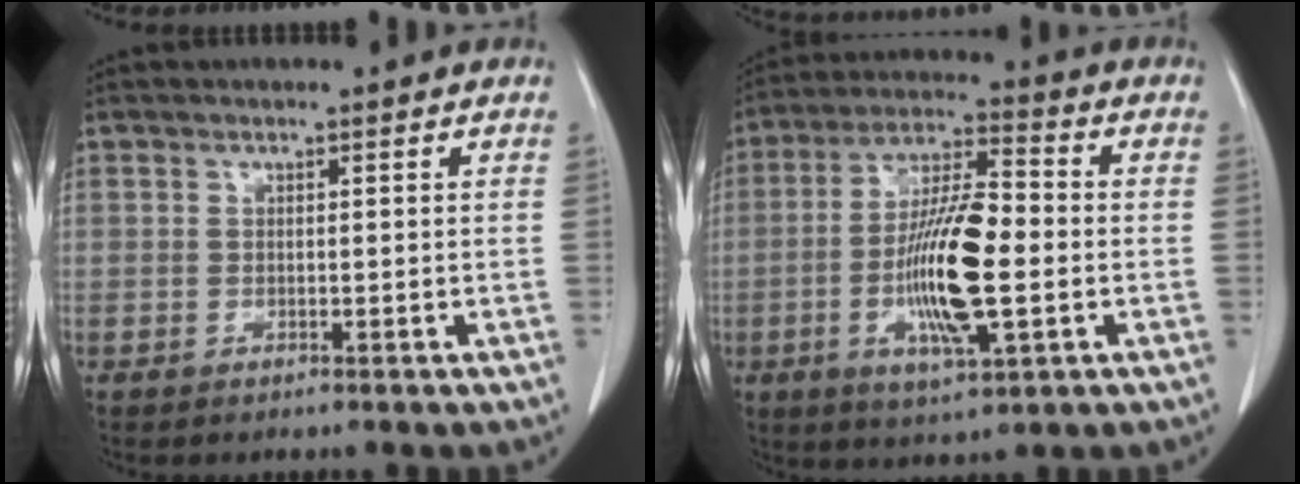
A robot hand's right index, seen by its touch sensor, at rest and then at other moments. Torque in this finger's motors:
{"motor_torque": [2.14, 0.00, 0.46, 0.18]}